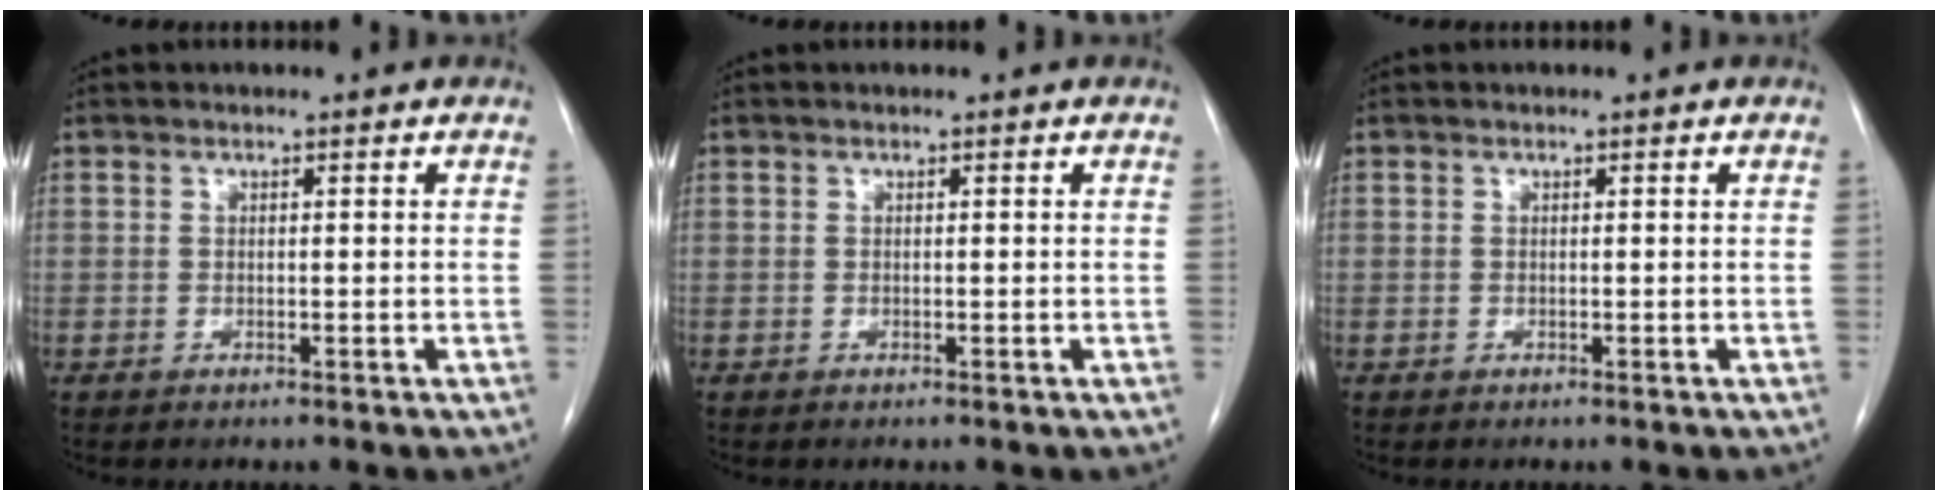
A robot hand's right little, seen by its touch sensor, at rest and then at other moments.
{"total": 0.0}
{"total": 0.0}